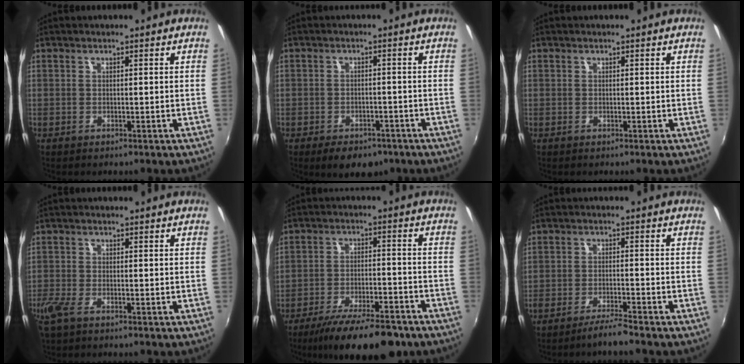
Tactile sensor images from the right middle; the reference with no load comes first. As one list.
[{"total": 6.8, "force": [-4.6, 3.9, 3.1], "torque": [-0.060, 0.003, -0.057]}, {"total": 0.0}, {"total": 3.6, "force": [-2.5, 1.1, 2.4], "torque": [-0.060, -0.011, -0.049]}, {"total": 15.9, "force": [-12.4, 4.1, 9.1], "torque": [-0.171, -0.025, -0.188]}, {"total": 4.0, "force": [-3.5, -0.6, 1.8], "torque": [-0.052, -0.004, -0.066]}]